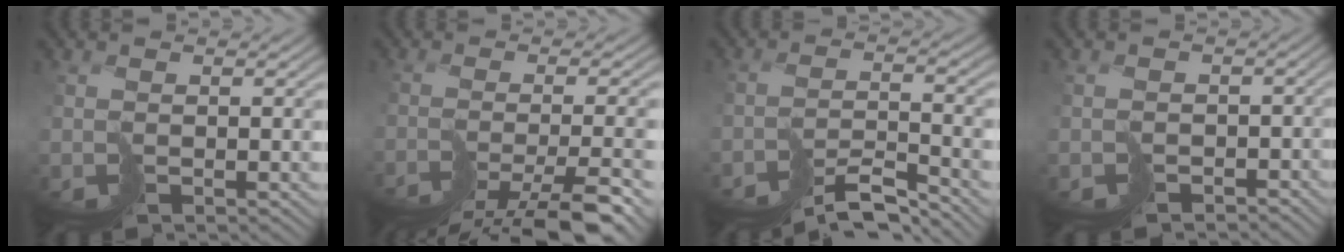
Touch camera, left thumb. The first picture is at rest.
{"total": 9.8, "force": [-7.7, 1.1, 6.0], "torque": [-0.081, -0.005, -0.109]}
{"total": 7.2, "force": [-6.5, 0.8, 3.1], "torque": [-0.040, 0.002, -0.105]}
{"total": 3.0, "force": [-2.1, 2.1, 0.6], "torque": [0.005, -0.012, -0.034]}